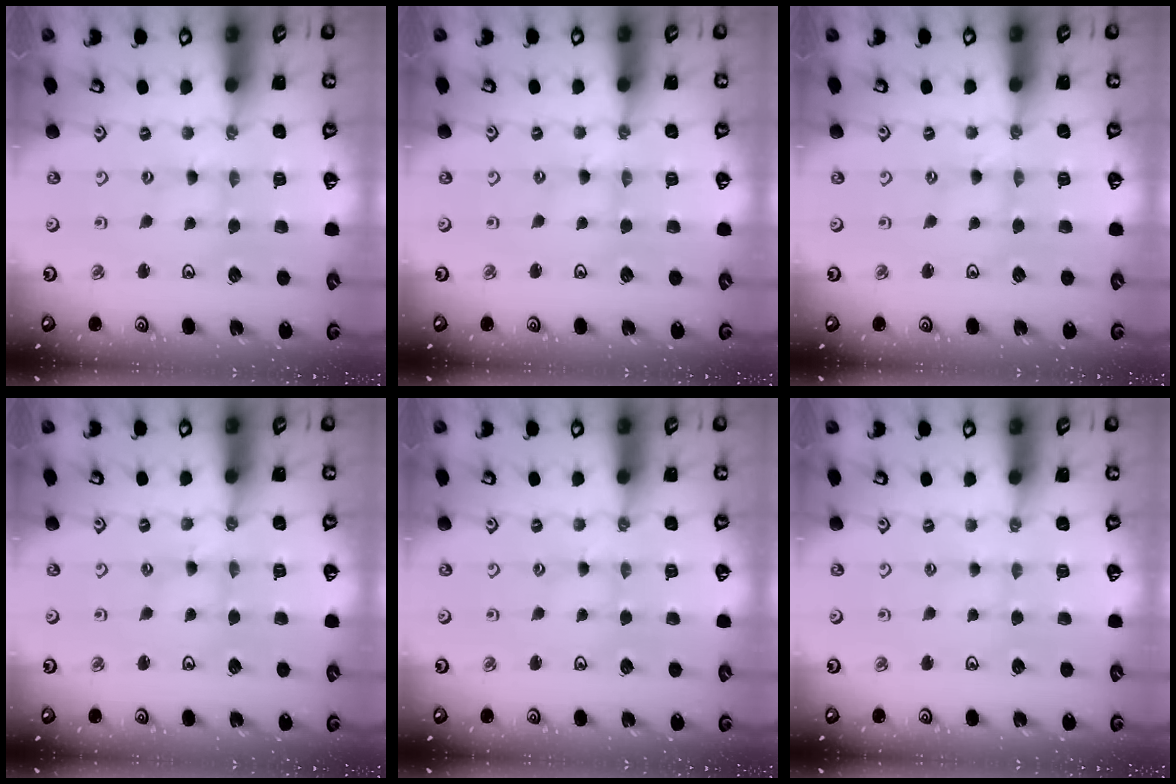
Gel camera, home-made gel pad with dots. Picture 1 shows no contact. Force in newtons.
{"total": 0.0}
{"total": 0.0}
{"total": 0.0}
{"total": 0.8, "press": 0.8, "slide": 0.1}
{"total": 0.6, "press": 0.6, "slide": 0.2}